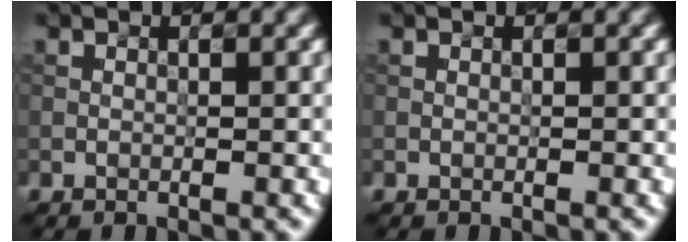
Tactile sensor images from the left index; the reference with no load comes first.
{"total": 0.0}